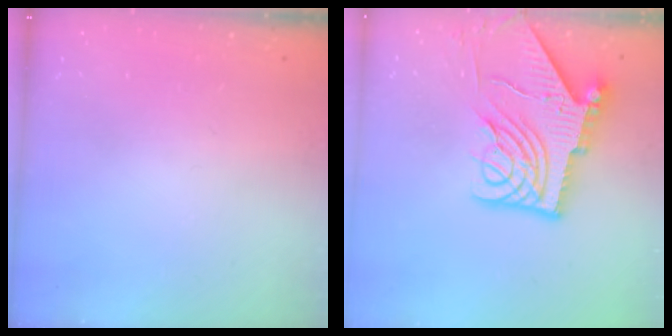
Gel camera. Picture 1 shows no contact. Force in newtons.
{"total": 15.6, "press": 15.4, "slide": 1.9}